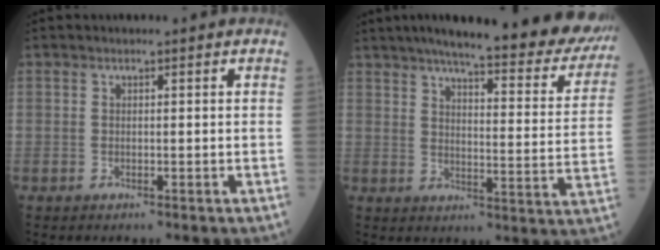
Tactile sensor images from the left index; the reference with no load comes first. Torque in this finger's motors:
{"motor_torque": [0.43, -0.85, 0.97, 0.20]}